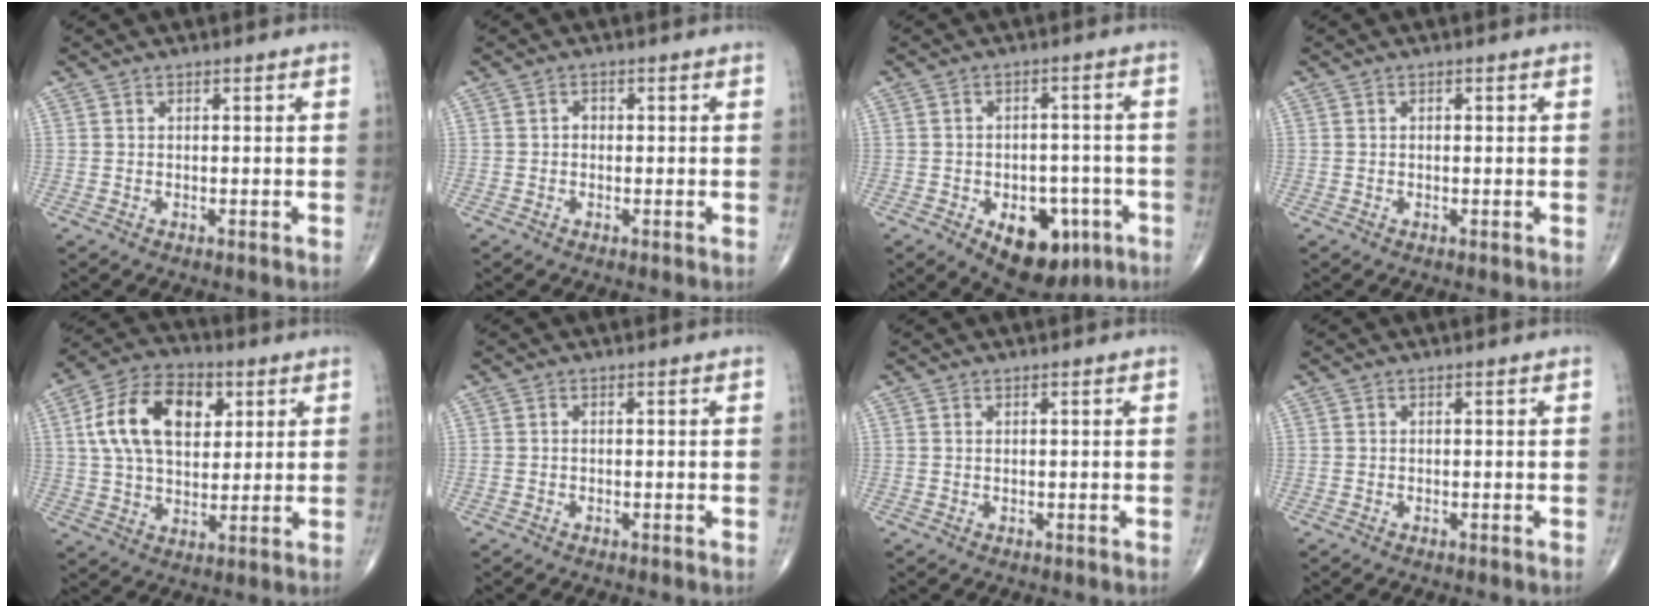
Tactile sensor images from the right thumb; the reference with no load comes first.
{"total": 1.1, "force": [-0.1, 0.9, 0.6], "torque": [-0.004, 0.004, -0.005]}
{"total": 12.5, "force": [-5.4, 7.6, 8.3], "torque": [-0.079, 0.027, -0.064]}
{"total": 0.5, "force": [0.1, 0.2, 0.5], "torque": [-0.013, 0.003, 0.004]}
{"total": 16.3, "force": [4.5, 10.2, 11.9], "torque": [-0.193, 0.006, 0.076]}
{"total": 0.5, "force": [-0.1, 0.2, 0.5], "torque": [-0.013, 0.000, -0.001]}
{"total": 0.0}
{"total": 0.0}